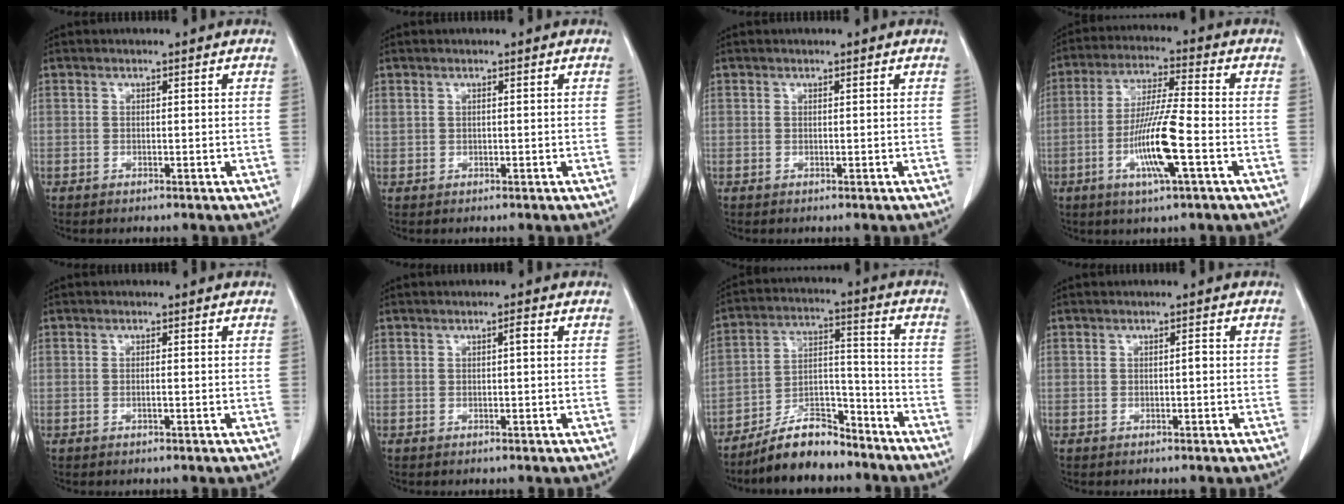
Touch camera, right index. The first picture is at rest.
{"total": 1.5, "force": [0.5, 1.0, 1.0], "torque": [-0.036, 0.016, 0.017]}
{"total": 0.0}
{"total": 11.8, "force": [-3.7, 0.7, 11.2], "torque": [-0.218, -0.010, -0.071]}
{"total": 1.0, "force": [-0.2, 0.3, 1.0], "torque": [-0.024, 0.002, -0.002]}
{"total": 1.4, "force": [0.3, 0.4, 1.3], "torque": [-0.025, 0.009, 0.007]}
{"total": 11.6, "force": [-9.6, 3.8, 5.2], "torque": [-0.090, 0.023, -0.172]}
{"total": 1.1, "force": [-0.1, 0.4, 1.0], "torque": [-0.022, 0.006, 0.000]}